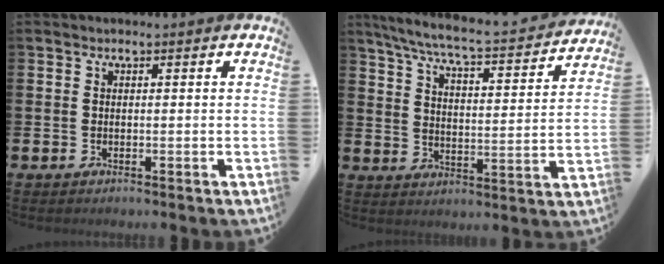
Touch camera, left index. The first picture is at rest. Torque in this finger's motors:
{"motor_torque": [0.86, -1.28, 0.37, 0.06]}